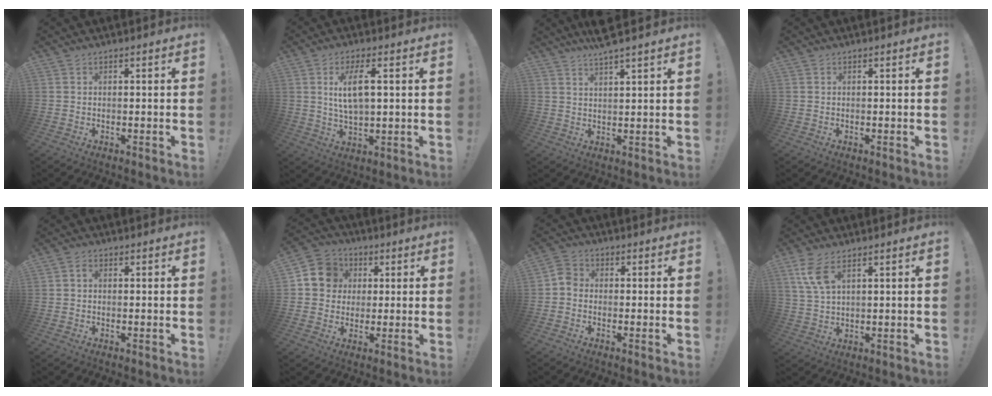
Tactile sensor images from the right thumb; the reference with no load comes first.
{"total": 8.3, "force": [2.2, 2.7, 7.5], "torque": [-0.142, -0.001, 0.035]}
{"total": 5.4, "force": [4.5, -0.4, 3.0], "torque": [-0.055, -0.021, 0.075]}
{"total": 0.0}
{"total": 1.4, "force": [-0.2, 1.1, 0.7], "torque": [-0.014, 0.006, -0.005]}
{"total": 10.1, "force": [1.7, 9.5, 3.1], "torque": [-0.043, 0.009, 0.039]}
{"total": 3.6, "force": [-1.6, 2.7, 1.9], "torque": [-0.043, 0.017, -0.028]}
{"total": 7.2, "force": [3.9, 3.0, 5.3], "torque": [-0.112, -0.012, 0.074]}